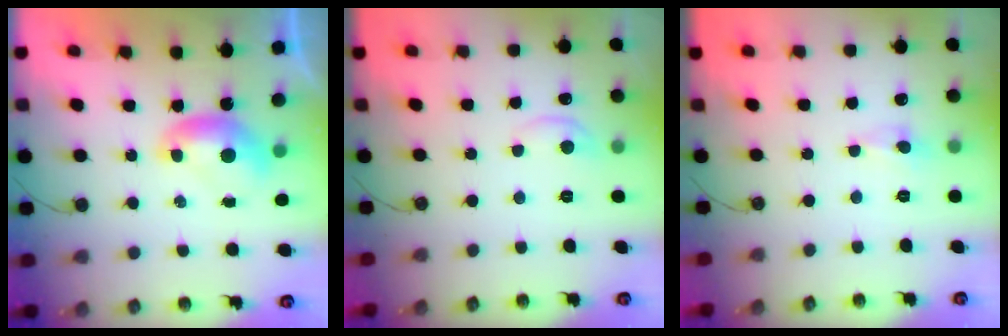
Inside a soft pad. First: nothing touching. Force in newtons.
{"total": 0.0}
{"total": 0.7, "press": 0.7, "slide": 0.3}